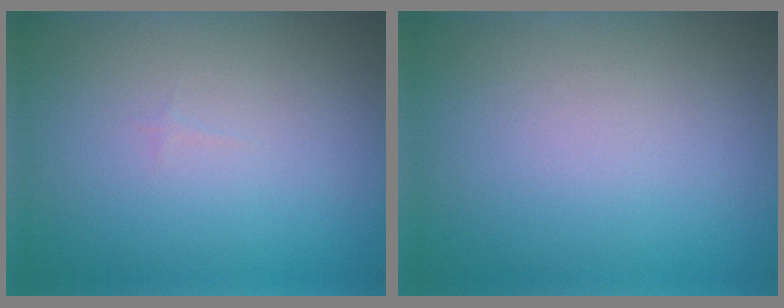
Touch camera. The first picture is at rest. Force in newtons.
{"total": 0.0}